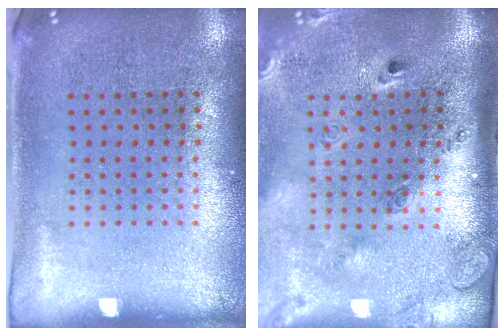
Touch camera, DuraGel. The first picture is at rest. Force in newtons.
{"total": 2.9, "press": 2.0, "slide": 2.1}